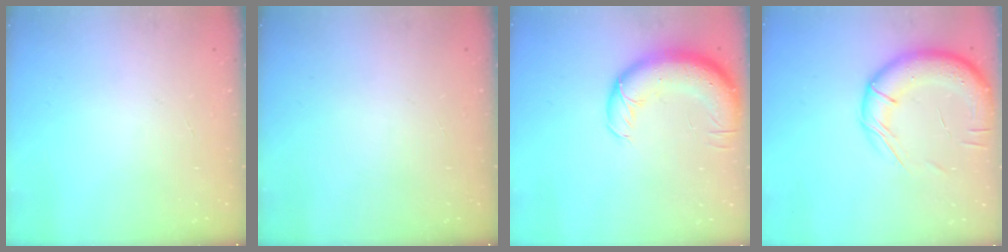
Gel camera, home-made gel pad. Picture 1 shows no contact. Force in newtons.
{"total": 0.0}
{"total": 14.5, "press": 14.1, "slide": 3.5}
{"total": 15.7, "press": 15.3, "slide": 3.2}